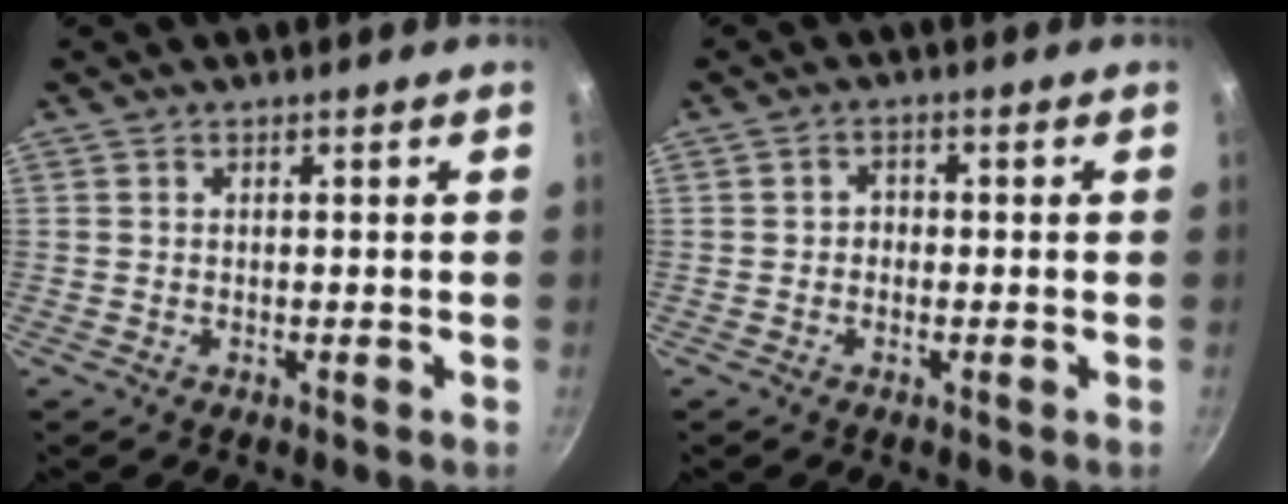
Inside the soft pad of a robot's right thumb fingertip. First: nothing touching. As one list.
[{"total": 1.9, "force": [-0.4, 1.6, 0.8], "torque": [-0.003, 0.006, -0.010]}]